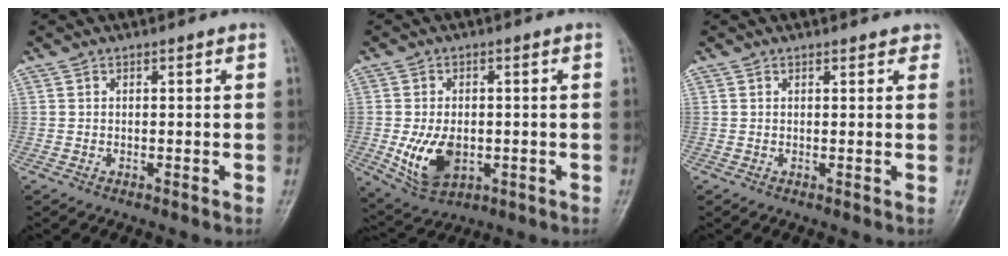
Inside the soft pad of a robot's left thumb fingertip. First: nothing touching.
{"total": 9.6, "force": [-1.7, 6.3, 7.1], "torque": [-0.117, -0.008, -0.017]}
{"total": 1.7, "force": [1.3, 0.9, 0.6], "torque": [0.012, -0.002, 0.008]}